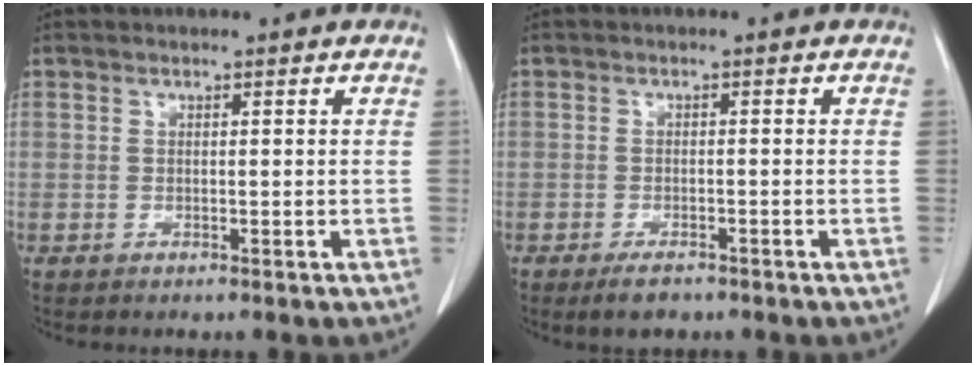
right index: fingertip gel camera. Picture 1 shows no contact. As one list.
[{"total": 2.9, "force": [-2.1, 1.1, 1.6], "torque": [-0.032, -0.004, -0.029]}]